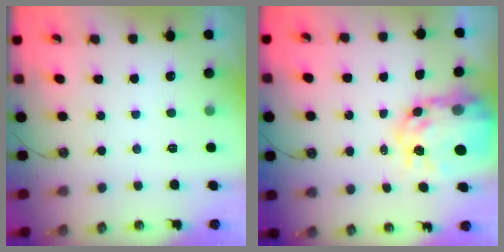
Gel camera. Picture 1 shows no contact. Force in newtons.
{"total": 13.7, "press": 13.6, "slide": 1.2}